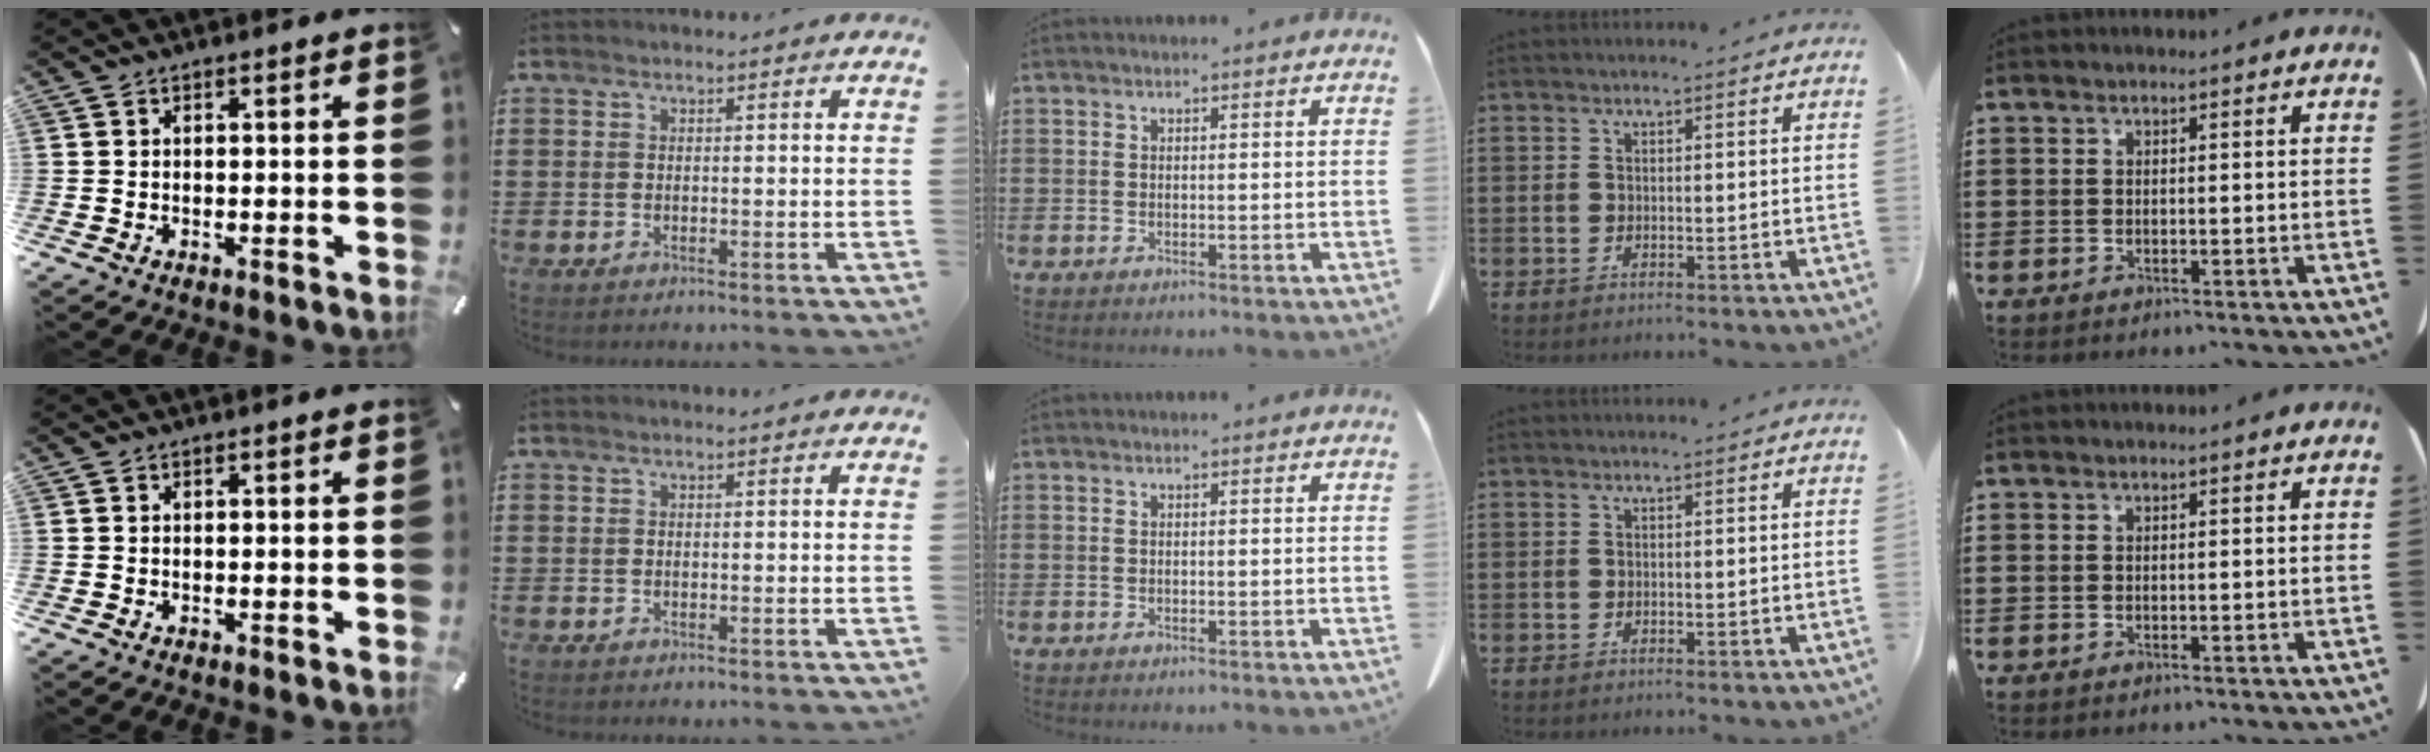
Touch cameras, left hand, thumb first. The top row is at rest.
{}